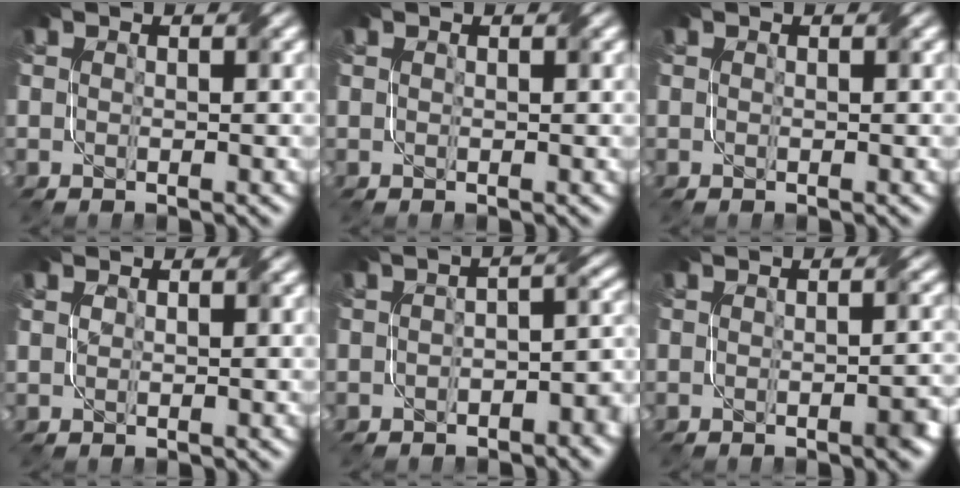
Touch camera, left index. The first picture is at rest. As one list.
[{"total": 0.0}, {"total": 0.0}, {"total": 0.7, "force": [0.6, 0.3, 0.2], "torque": [-0.007, -0.003, 0.012]}, {"total": 5.0, "force": [-1.6, 2.7, 3.9], "torque": [-0.035, 0.004, -0.026]}, {"total": 2.2, "force": [-0.9, 0.5, 1.9], "torque": [-0.020, 0.001, -0.012]}]